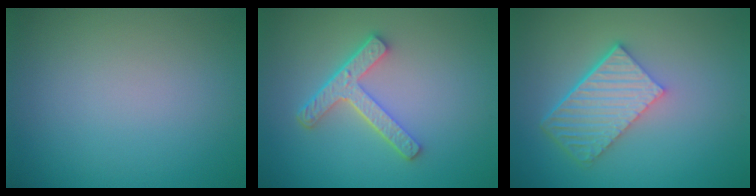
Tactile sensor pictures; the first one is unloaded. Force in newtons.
{"total": 4.2, "press": 3.1, "slide": 2.8}
{"total": 6.1, "press": 4.2, "slide": 4.4}